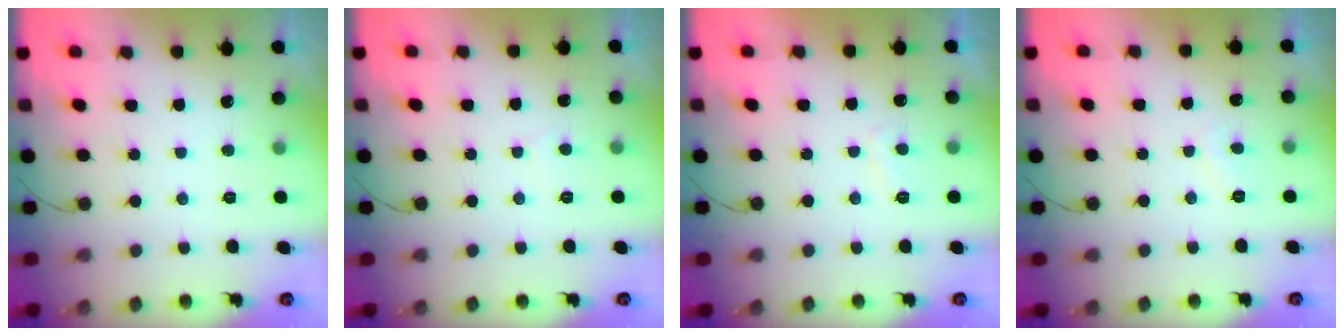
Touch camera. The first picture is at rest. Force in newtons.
{"total": 2.9, "press": 2.9, "slide": 0.4}
{"total": 2.3, "press": 2.2, "slide": 0.7}
{"total": 2.7, "press": 2.6, "slide": 0.5}